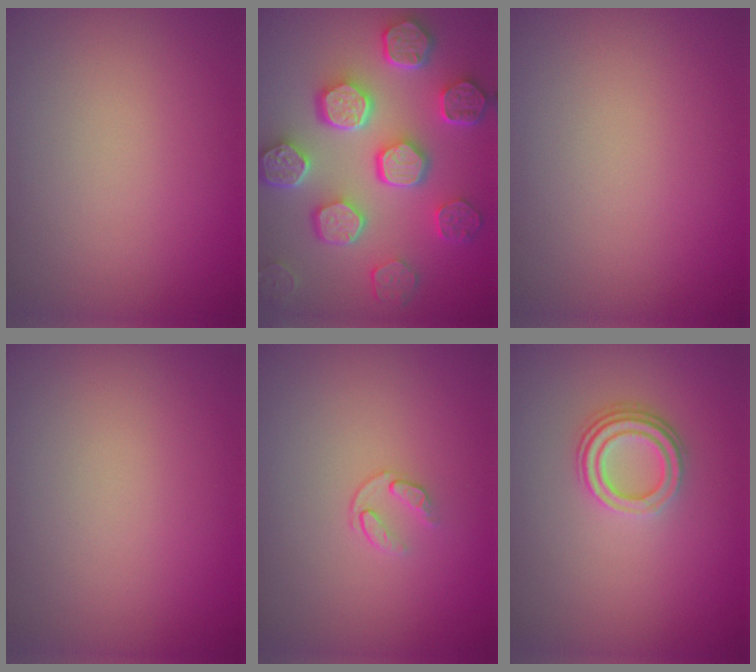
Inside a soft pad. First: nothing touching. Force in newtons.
{"total": 8.0, "press": 6.3, "slide": 5.0}
{"total": 0.0}
{"total": 0.0}
{"total": 0.9, "press": 0.5, "slide": 0.8}
{"total": 3.1, "press": 2.2, "slide": 2.2}